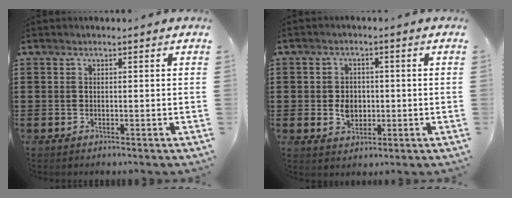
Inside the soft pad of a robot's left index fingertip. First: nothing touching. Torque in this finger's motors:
{"motor_torque": [0.17, 0.17, 0.25, 0.06]}